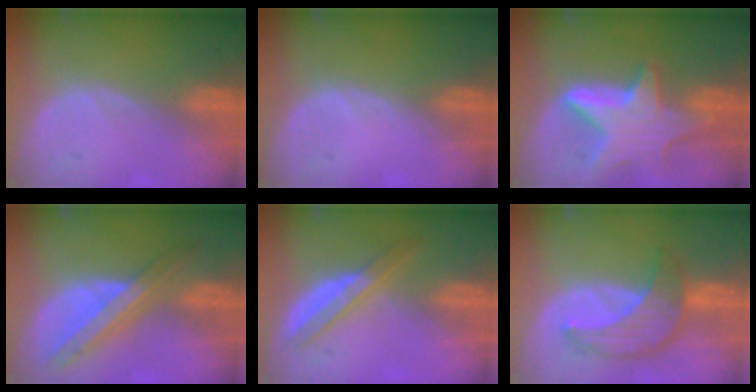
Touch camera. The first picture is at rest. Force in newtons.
{"total": 0.0}
{"total": 9.0, "press": 9.0, "slide": 0.6}
{"total": 8.5, "press": 7.3, "slide": 4.4}
{"total": 4.8, "press": 4.7, "slide": 1.0}
{"total": 7.9, "press": 7.4, "slide": 2.7}